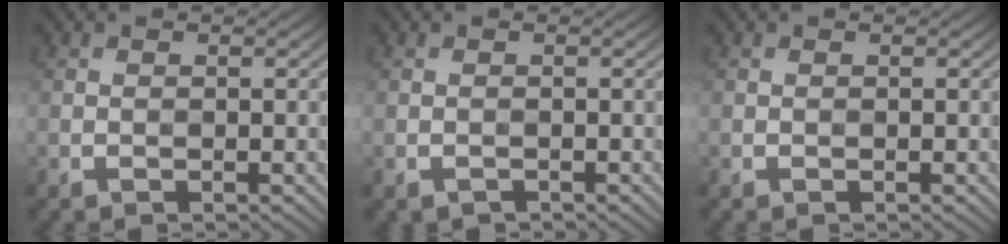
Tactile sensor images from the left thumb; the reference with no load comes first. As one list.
[{"total": 0.6, "force": [-0.5, 0.3, 0.1], "torque": [-0.003, -0.003, -0.010]}, {"total": 0.0}]